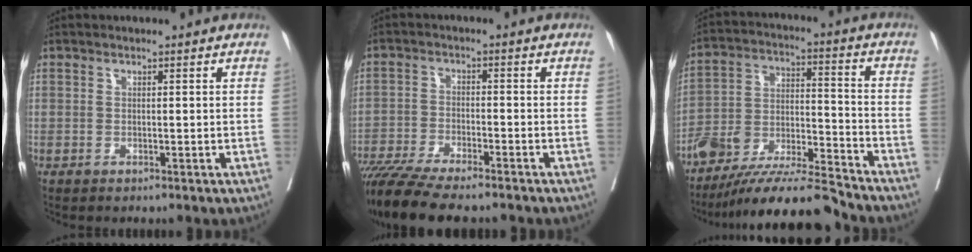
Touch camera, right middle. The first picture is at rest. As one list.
[{"total": 13.3, "force": [-11.2, 1.7, 6.9], "torque": [-0.115, -0.027, -0.182]}, {"total": 14.7, "force": [-13.4, 1.1, 6.1], "torque": [-0.104, 0.013, -0.242]}]